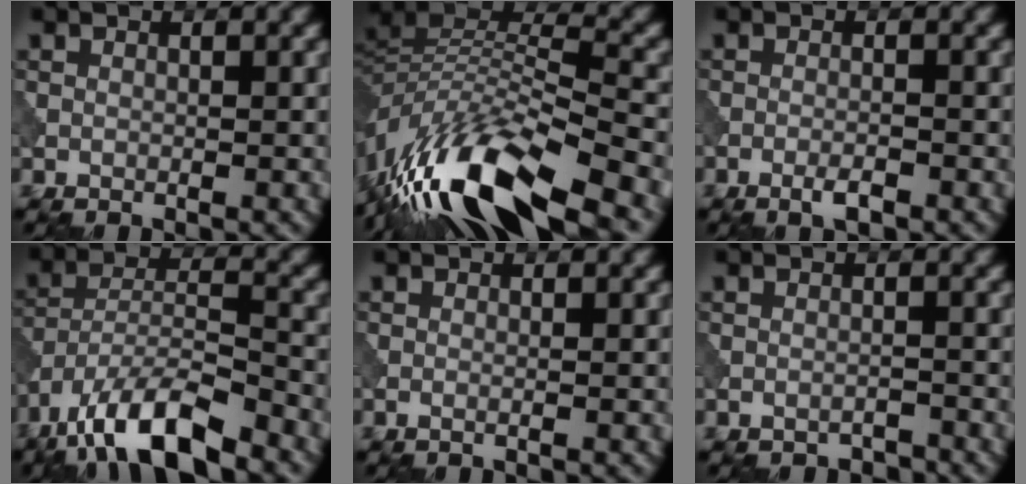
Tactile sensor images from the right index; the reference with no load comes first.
{"total": 14.4, "force": [-8.6, 4.7, 10.5], "torque": [-0.218, 0.015, -0.165]}
{"total": 1.7, "force": [-1.1, 0.3, 1.3], "torque": [-0.022, 0.002, -0.023]}
{"total": 10.5, "force": [-7.5, 3.1, 6.7], "torque": [-0.113, 0.006, -0.144]}
{"total": 0.8, "force": [-0.2, 0.2, 0.7], "torque": [-0.012, -0.003, -0.011]}
{"total": 1.8, "force": [-1.8, 0.2, 0.2], "torque": [0.000, 0.002, -0.030]}